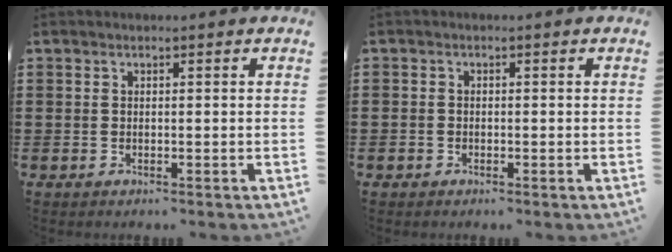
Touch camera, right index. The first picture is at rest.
{"total": 0.9, "force": [-0.7, 0.5, 0.1], "torque": [-0.003, 0.000, -0.015]}